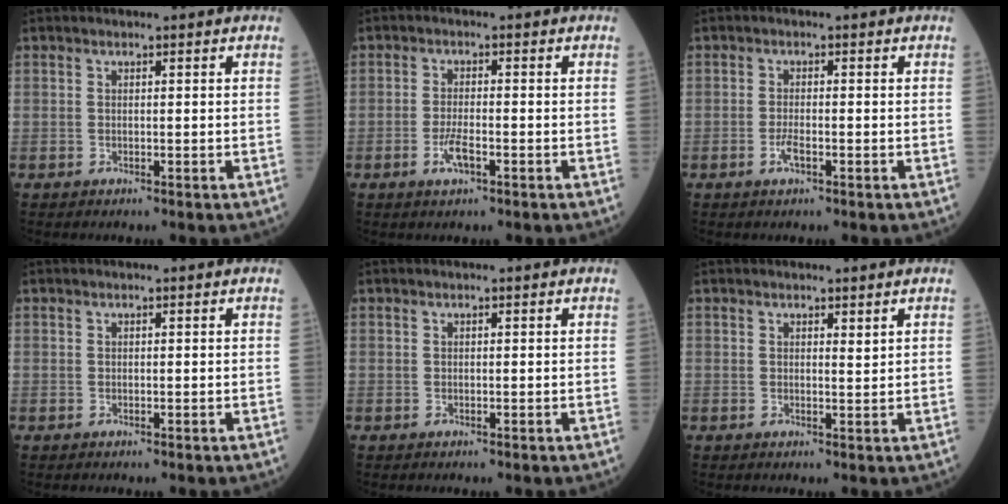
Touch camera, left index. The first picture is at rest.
{"total": 3.0, "force": [-1.4, 0.7, 2.6], "torque": [-0.058, -0.003, -0.027]}
{"total": 1.5, "force": [-0.7, 0.3, 1.3], "torque": [-0.032, -0.001, -0.013]}
{"total": 0.0}
{"total": 0.0}
{"total": 0.9, "force": [0.7, 0.1, 0.6], "torque": [-0.008, -0.006, 0.010]}